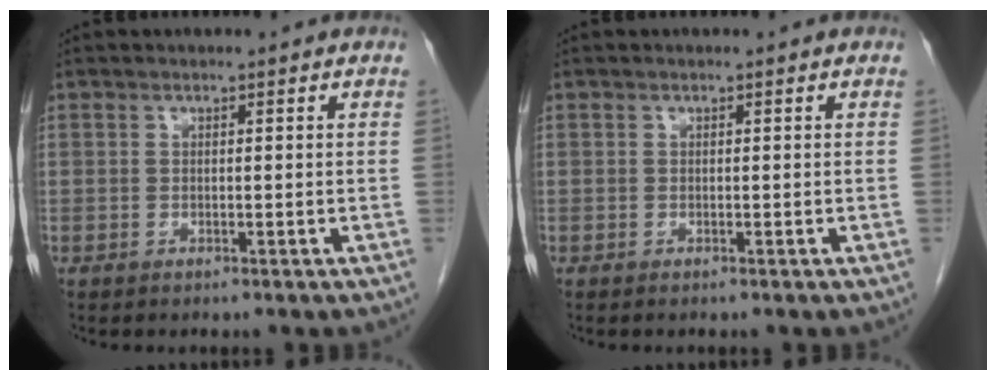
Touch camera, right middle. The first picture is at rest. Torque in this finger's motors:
{"motor_torque": [0.14, -0.03, 0.02, 0.00]}